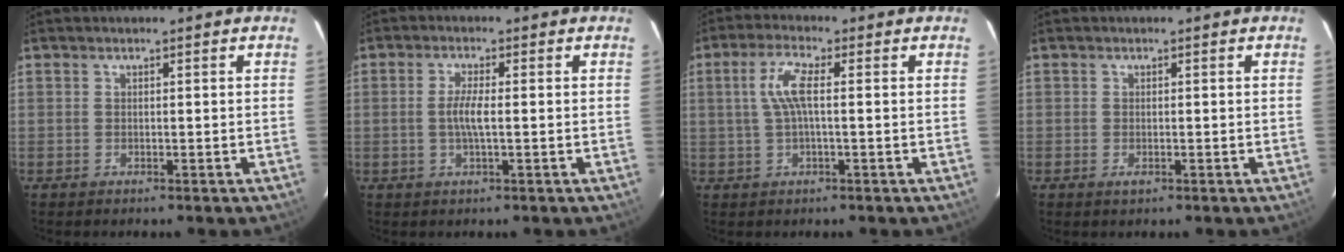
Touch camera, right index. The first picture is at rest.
{"total": 3.6, "force": [-0.4, 0.3, 3.6], "torque": [-0.071, 0.000, -0.007]}
{"total": 5.6, "force": [0.5, 1.0, 5.5], "torque": [-0.110, 0.007, 0.013]}
{"total": 1.1, "force": [-0.4, 0.6, 0.7], "torque": [-0.014, -0.003, -0.007]}